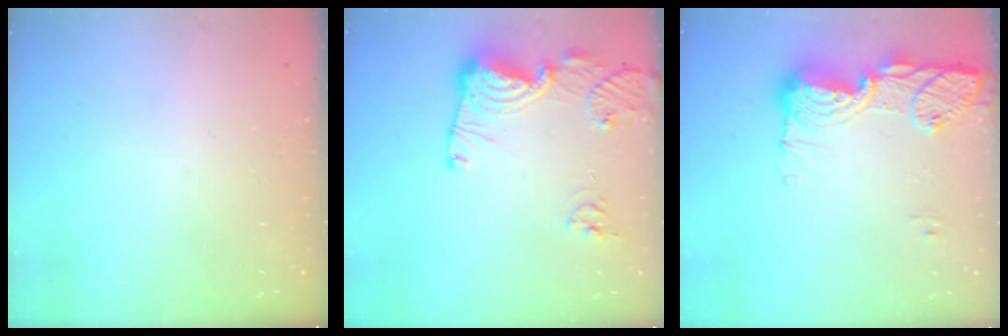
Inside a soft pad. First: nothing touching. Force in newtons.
{"total": 15.3, "press": 15.2, "slide": 1.7}
{"total": 14.7, "press": 14.7, "slide": 1.4}